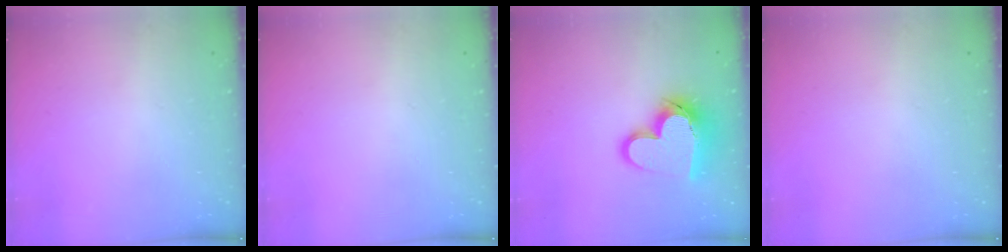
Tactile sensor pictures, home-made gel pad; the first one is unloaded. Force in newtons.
{"total": 0.0}
{"total": 16.9, "press": 16.7, "slide": 2.4}
{"total": 0.0}